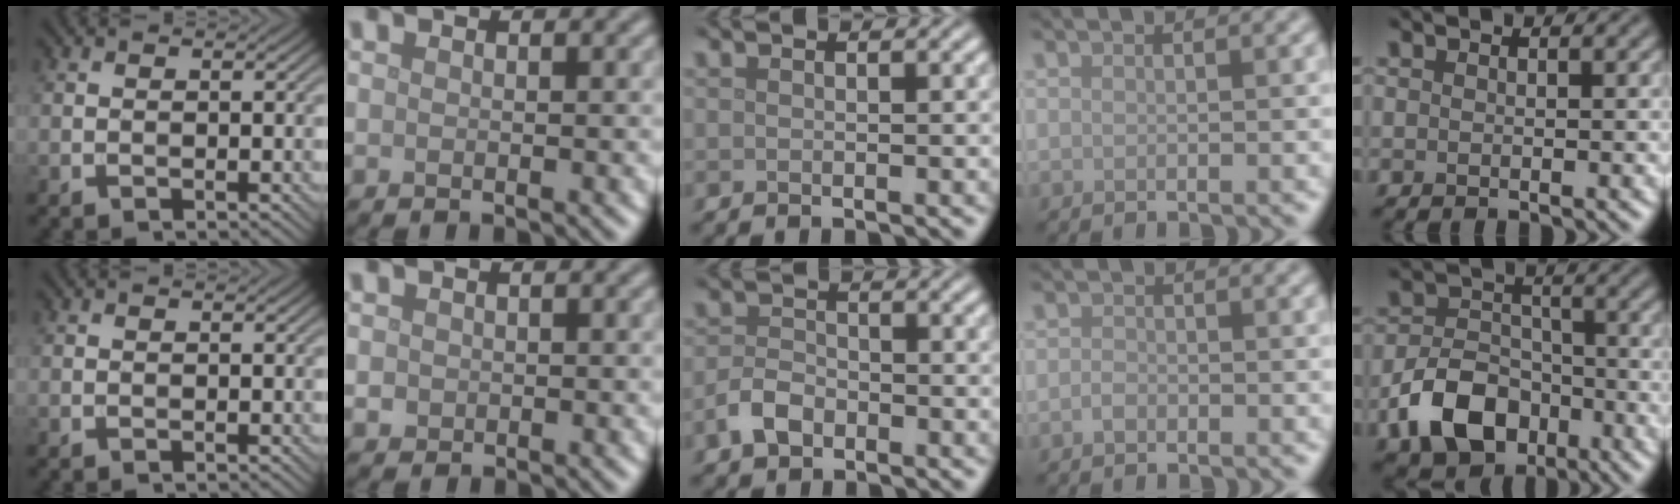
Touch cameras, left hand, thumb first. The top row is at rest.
{"index": {"total": 0.8, "force": [0.1, 0.8, 0.2], "torque": [-0.001, -0.002, 0.000]}, "middle": {"total": 2.6, "force": [-1.5, 1.6, 1.4], "torque": [-0.024, 0.004, -0.036]}, "ring": {"total": 0.8, "force": [-0.4, 0.6, 0.4], "torque": [-0.009, 0.001, -0.011]}, "little": {"total": 7.1, "force": [-3.4, 4.8, 4.0], "torque": [-0.072, -0.005, -0.066]}}